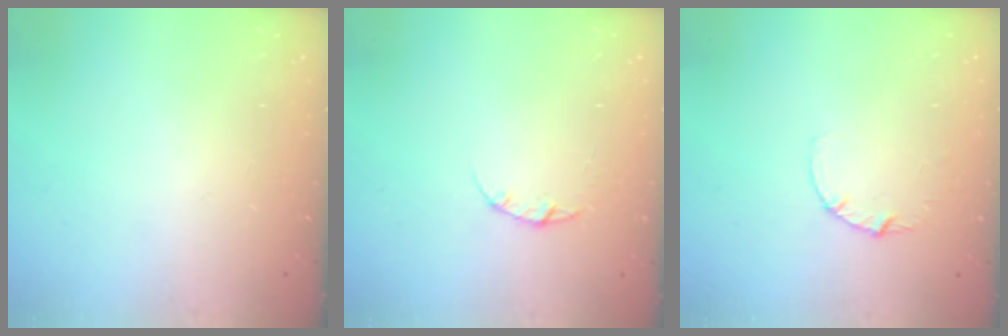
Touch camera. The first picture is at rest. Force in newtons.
{"total": 3.2, "press": 3.1, "slide": 0.4}
{"total": 2.8, "press": 2.8, "slide": 0.3}